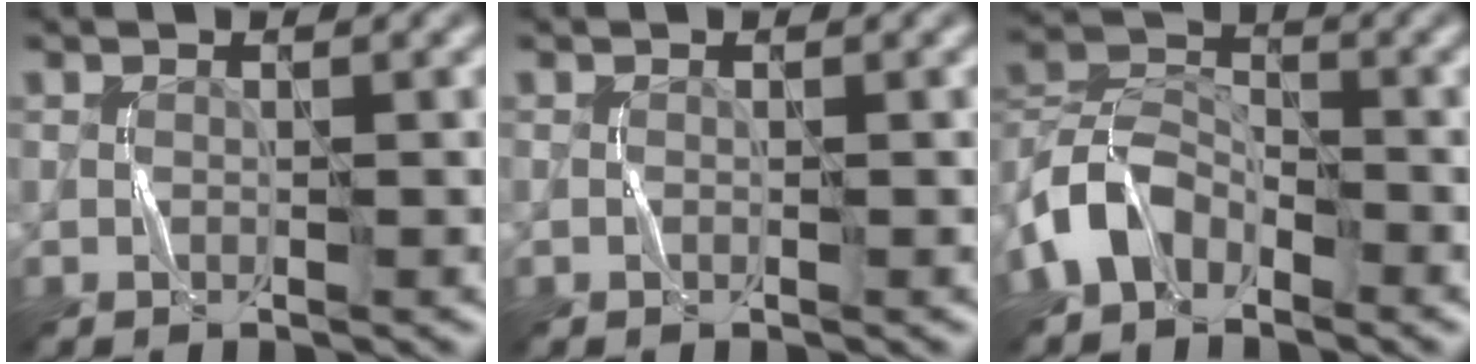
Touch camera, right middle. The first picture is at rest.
{"total": 0.0}
{"total": 5.4, "force": [-3.2, 3.5, 2.6], "torque": [-0.058, 0.003, -0.081]}